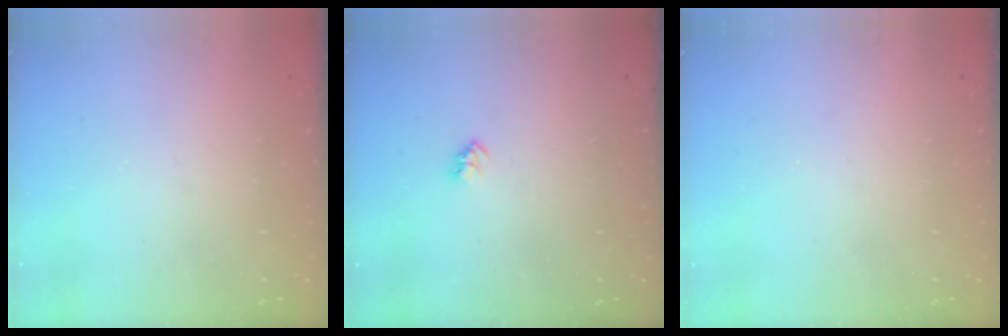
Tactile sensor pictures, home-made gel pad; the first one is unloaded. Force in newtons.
{"total": 2.6, "press": 2.6, "slide": 0.4}
{"total": 0.0}